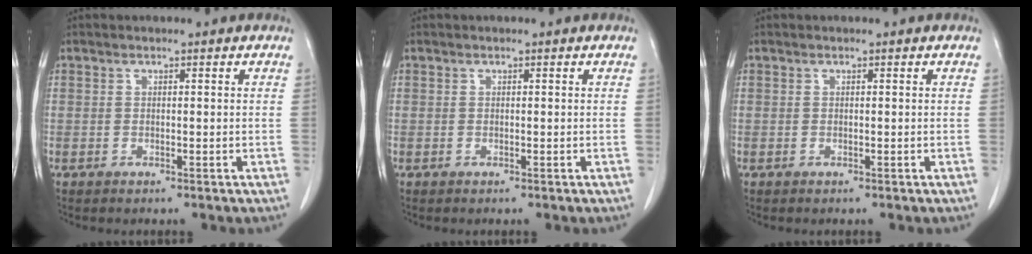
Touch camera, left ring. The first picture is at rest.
{"total": 0.0}
{"total": 0.0}